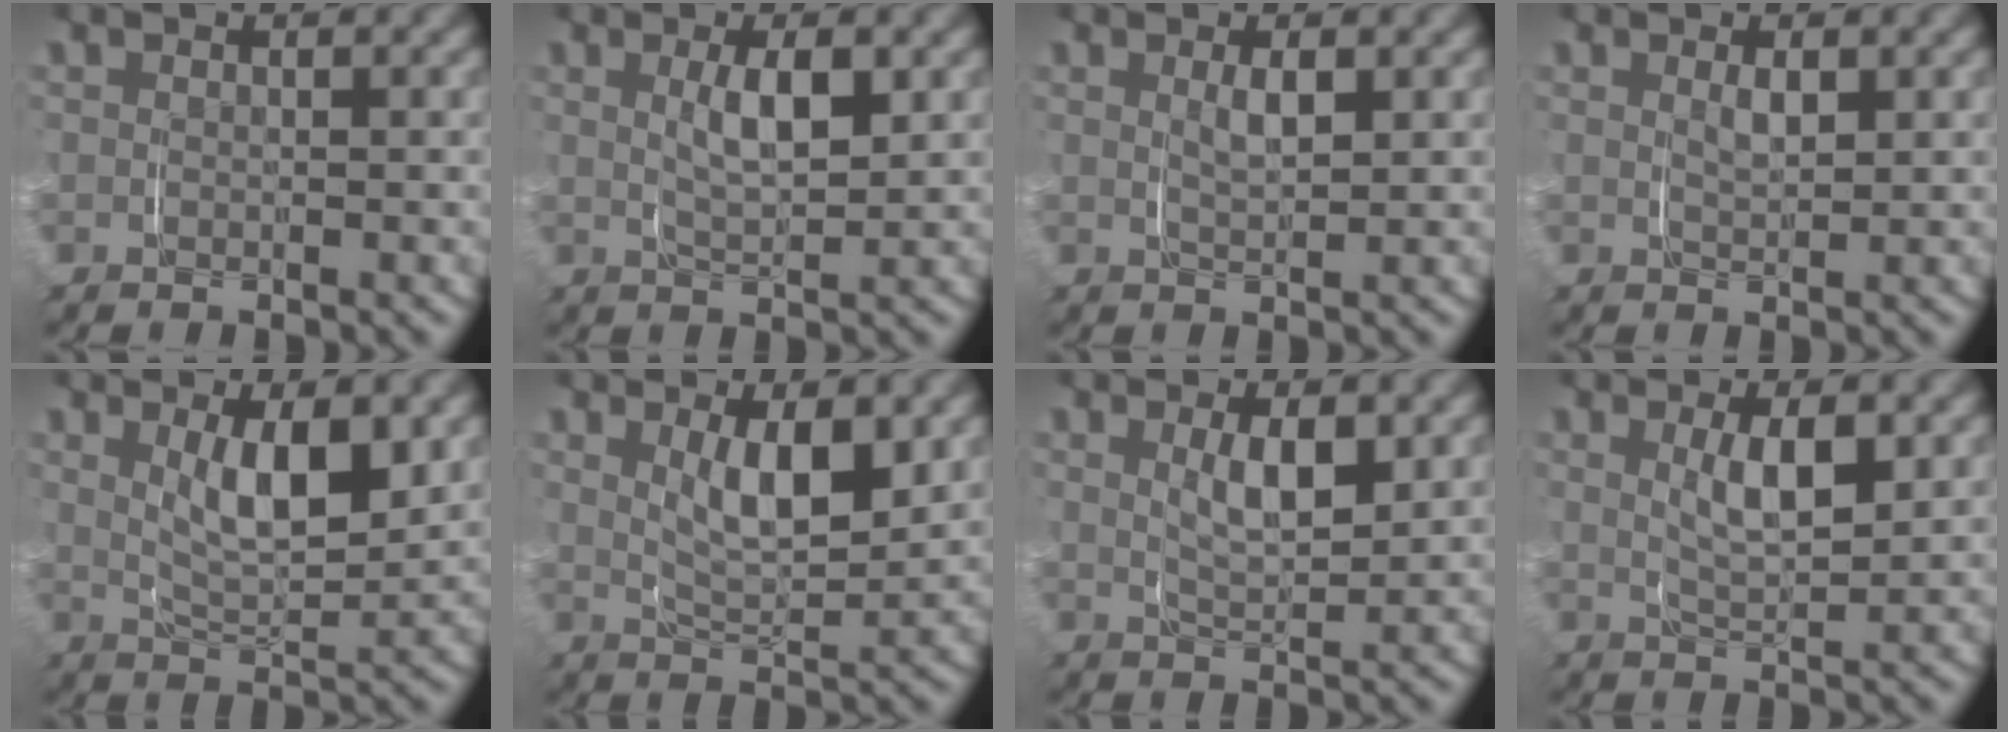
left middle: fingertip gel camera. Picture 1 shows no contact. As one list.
[{"total": 3.2, "force": [0.8, 0.8, 3.0], "torque": [-0.051, -0.005, 0.016]}, {"total": 1.8, "force": [0.7, 0.4, 1.6], "torque": [-0.031, -0.008, 0.019]}, {"total": 1.5, "force": [0.7, 0.4, 1.2], "torque": [-0.021, -0.008, 0.018]}, {"total": 5.0, "force": [1.5, 1.9, 4.4], "torque": [-0.077, -0.015, 0.034]}, {"total": 4.5, "force": [1.5, 1.7, 3.9], "torque": [-0.068, -0.016, 0.033]}, {"total": 3.0, "force": [1.0, 0.9, 2.7], "torque": [-0.046, -0.008, 0.022]}, {"total": 3.3, "force": [0.8, 0.8, 3.1], "torque": [-0.054, -0.004, 0.018]}]